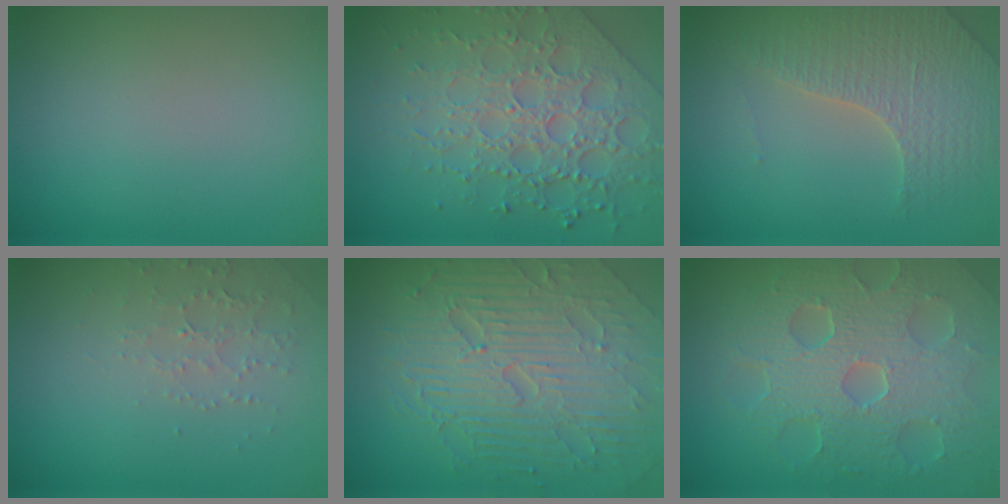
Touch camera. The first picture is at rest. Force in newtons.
{"total": 7.2, "press": 5.4, "slide": 4.8}
{"total": 3.6, "press": 3.5, "slide": 1.0}
{"total": 1.9, "press": 1.8, "slide": 0.6}
{"total": 9.6, "press": 6.4, "slide": 7.1}
{"total": 8.8, "press": 6.2, "slide": 6.2}